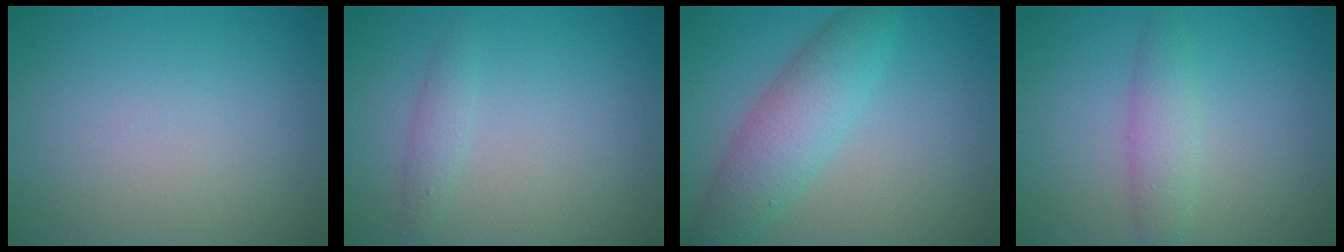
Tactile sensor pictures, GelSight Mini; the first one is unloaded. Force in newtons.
{"total": 1.3, "press": 1.3, "slide": 0.0}
{"total": 5.1, "press": 5.1, "slide": 0.1}
{"total": 2.5, "press": 2.5, "slide": 0.1}